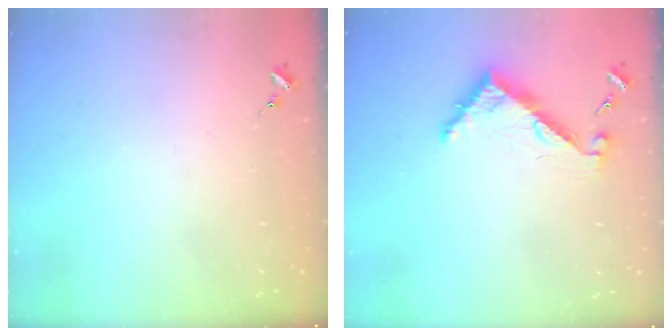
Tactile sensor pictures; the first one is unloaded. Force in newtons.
{"total": 7.0, "press": 7.0, "slide": 0.6}